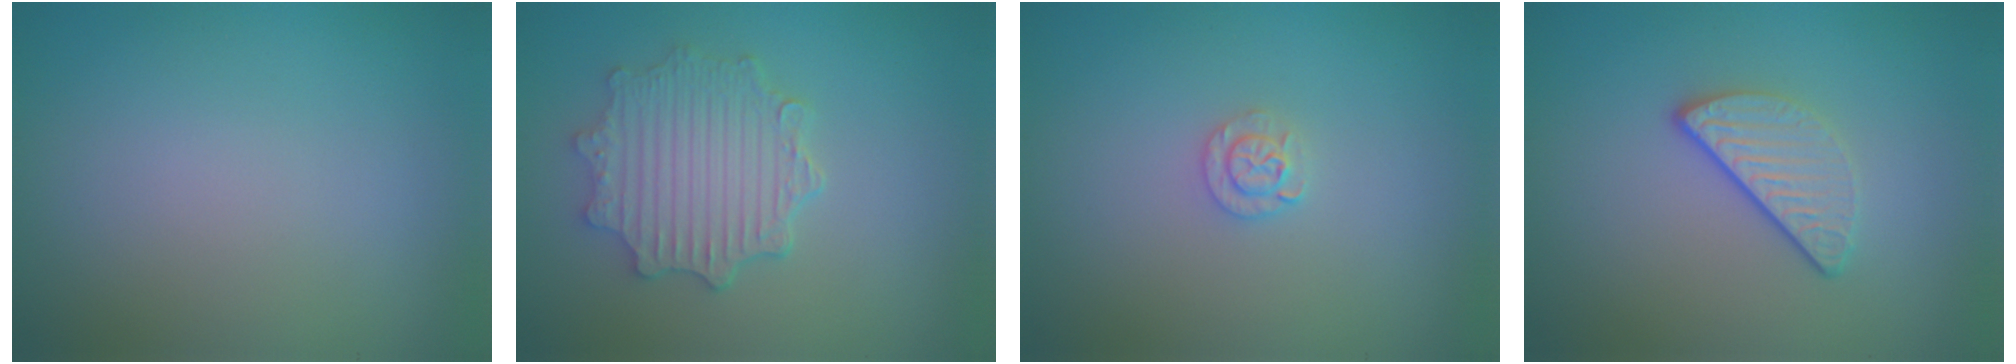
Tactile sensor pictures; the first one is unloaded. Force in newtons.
{"total": 4.9, "press": 4.0, "slide": 2.9}
{"total": 1.5, "press": 1.5, "slide": 0.1}
{"total": 3.0, "press": 2.3, "slide": 1.8}